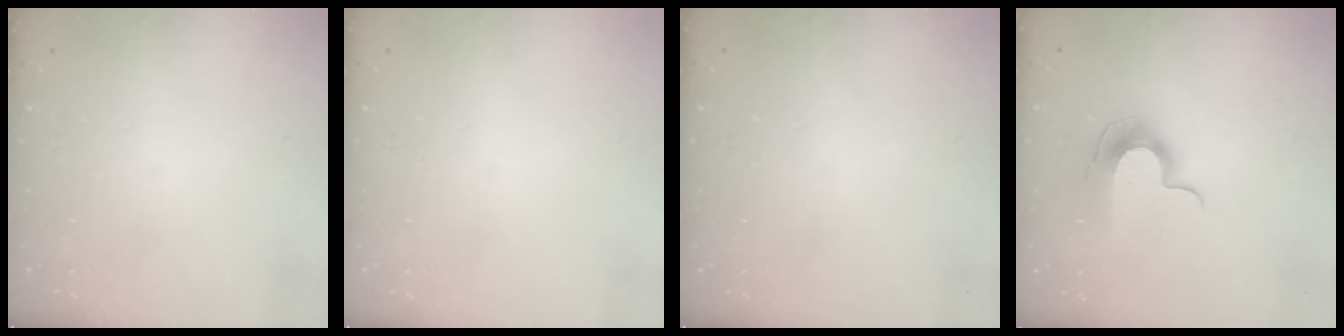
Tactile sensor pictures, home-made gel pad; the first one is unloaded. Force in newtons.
{"total": 0.8, "press": 0.5, "slide": 0.6}
{"total": 0.8, "press": 0.8, "slide": 0.1}
{"total": 11.8, "press": 11.8, "slide": 0.7}